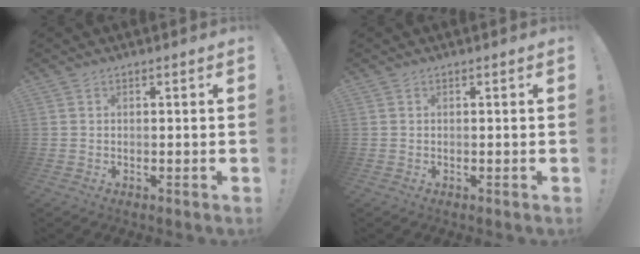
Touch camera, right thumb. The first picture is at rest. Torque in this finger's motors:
{"motor_torque": [0.00, 0.00, 0.00, 0.00, 0.00]}